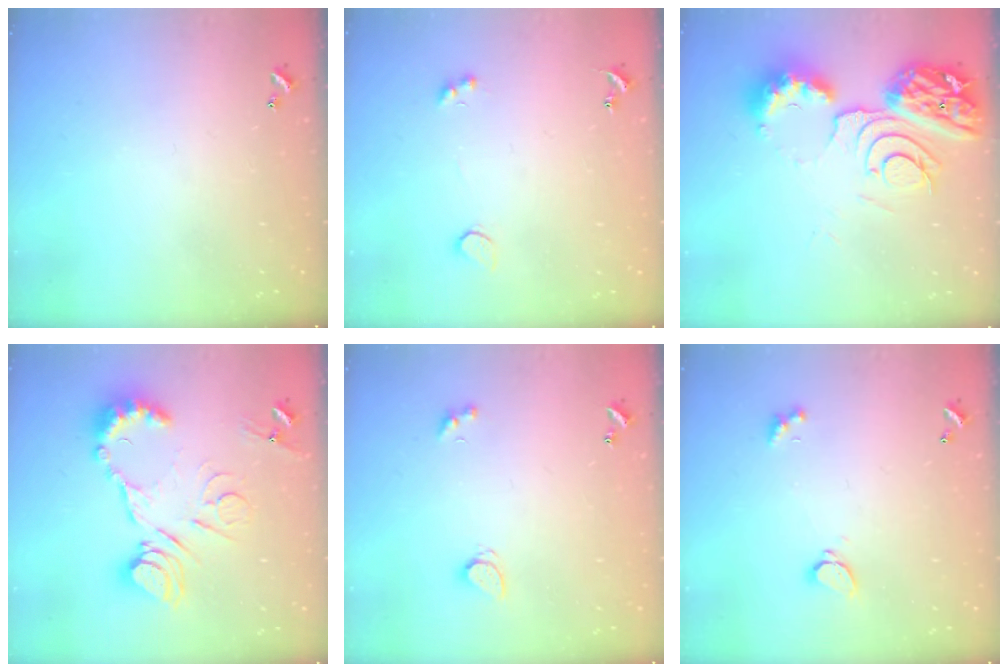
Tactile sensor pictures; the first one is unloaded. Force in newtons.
{"total": 2.1, "press": 1.9, "slide": 1.0}
{"total": 14.1, "press": 14.1, "slide": 1.5}
{"total": 15.6, "press": 15.5, "slide": 1.7}
{"total": 2.1, "press": 2.0, "slide": 0.4}
{"total": 1.7, "press": 1.7, "slide": 0.3}